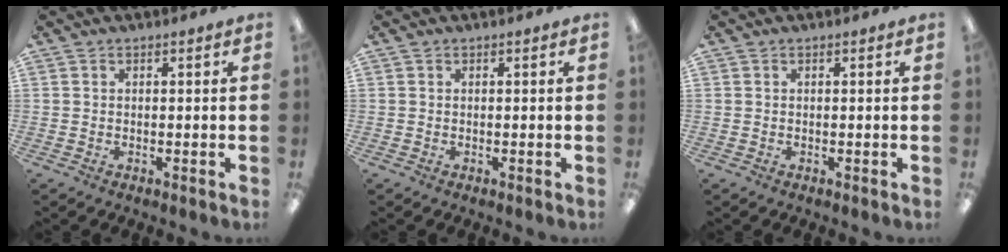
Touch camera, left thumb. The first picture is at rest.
{"total": 0.0}
{"total": 0.0}